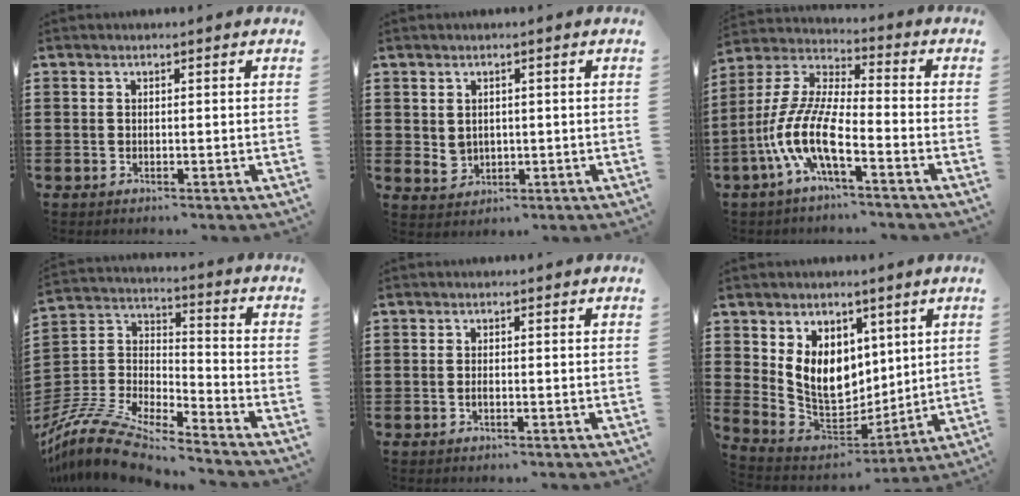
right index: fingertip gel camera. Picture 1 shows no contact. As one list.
[{"total": 2.4, "force": [0.6, 2.0, 1.2], "torque": [-0.031, 0.005, 0.011]}, {"total": 10.5, "force": [-5.7, 2.4, 8.5], "torque": [-0.217, -0.023, -0.121]}, {"total": 11.6, "force": [-10.6, 2.1, 4.3], "torque": [-0.111, 0.015, -0.219]}, {"total": 0.6, "force": [-0.3, 0.2, 0.5], "torque": [-0.010, -0.004, -0.005]}, {"total": 10.0, "force": [3.5, 7.9, 5.0], "torque": [-0.129, -0.014, 0.070]}]